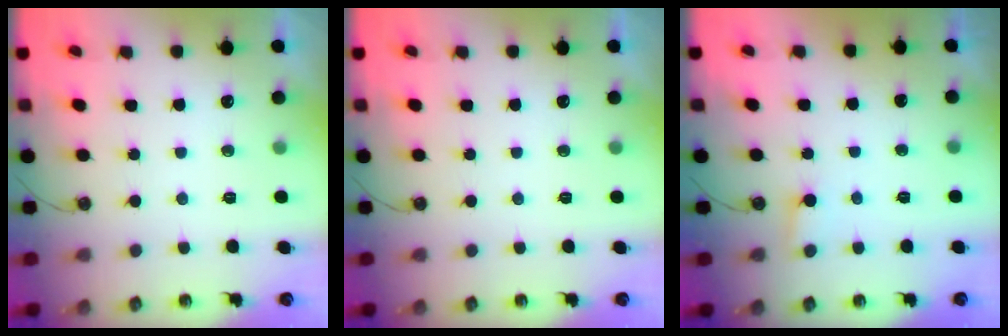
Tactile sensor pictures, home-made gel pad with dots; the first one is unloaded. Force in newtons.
{"total": 0.0}
{"total": 3.1, "press": 3.1, "slide": 0.3}